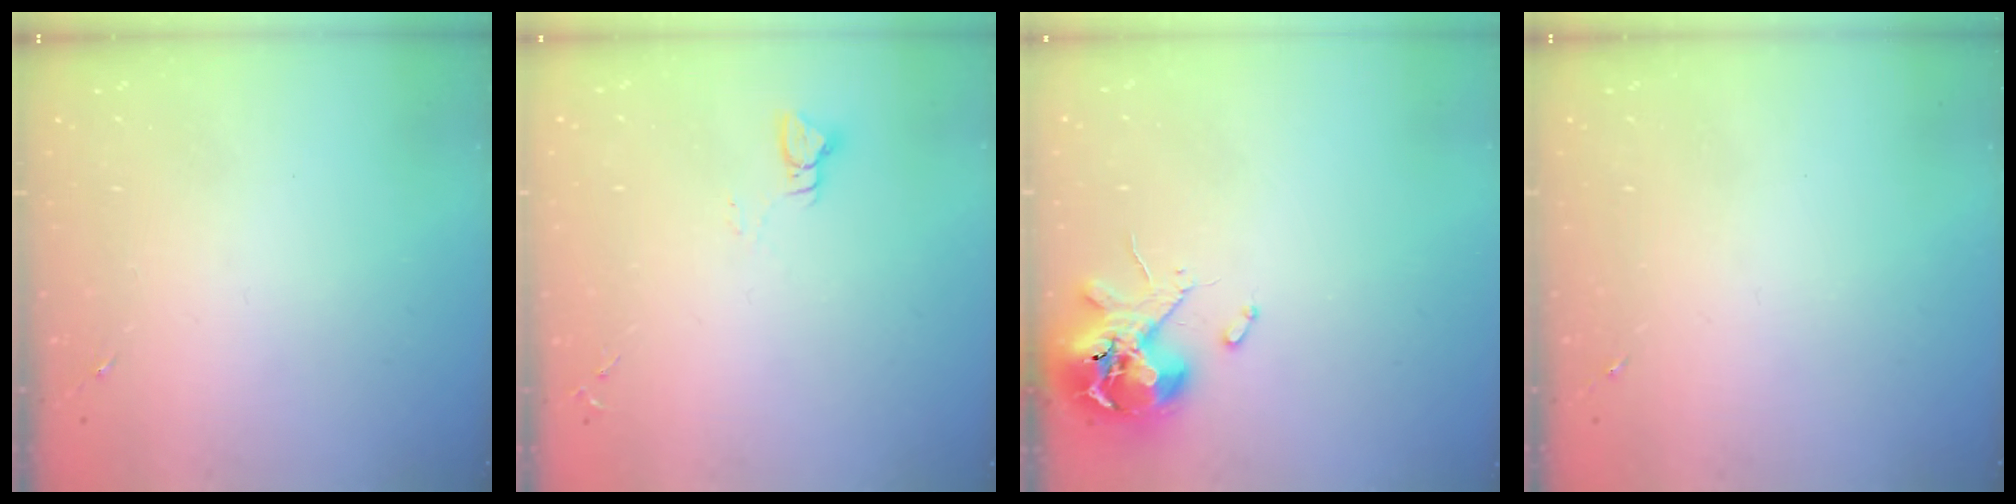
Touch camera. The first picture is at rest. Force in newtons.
{"total": 3.5, "press": 3.5, "slide": 0.3}
{"total": 10.7, "press": 10.6, "slide": 1.4}
{"total": 0.0}